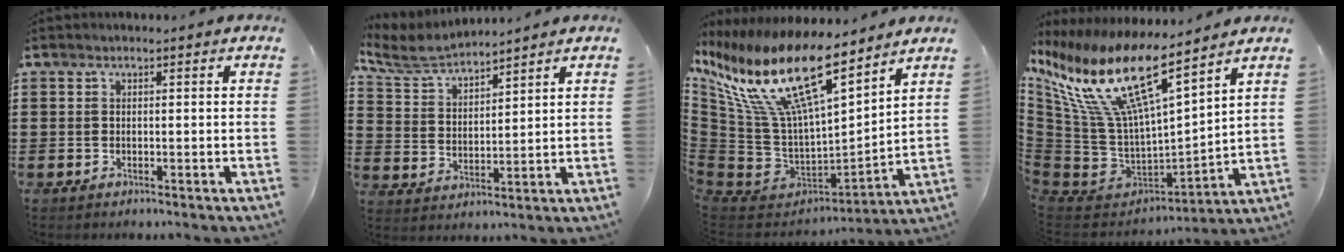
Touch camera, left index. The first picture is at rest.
{"total": 5.4, "force": [5.1, 1.0, 1.5], "torque": [-0.054, -0.023, 0.090]}
{"total": 18.6, "force": [10.8, 5.9, 14.0], "torque": [-0.322, -0.065, 0.182]}
{"total": 16.1, "force": [9.2, 4.6, 12.4], "torque": [-0.289, -0.064, 0.149]}